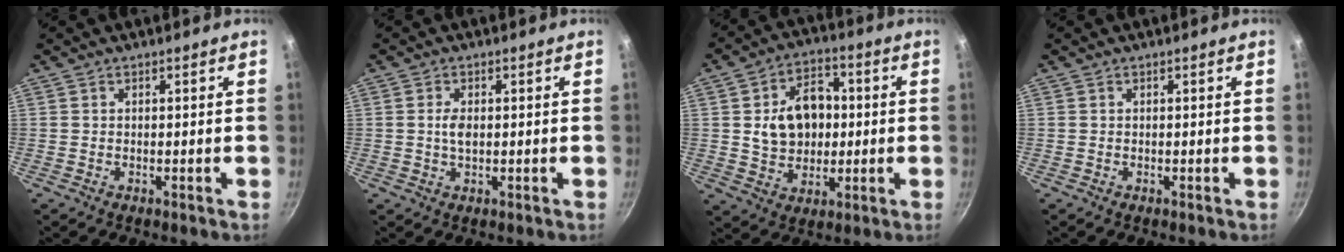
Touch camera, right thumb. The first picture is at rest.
{"total": 2.7, "force": [0.2, 1.5, 2.2], "torque": [-0.037, 0.000, 0.002]}
{"total": 12.7, "force": [1.0, 9.5, 8.4], "torque": [-0.102, 0.011, 0.018]}
{"total": 0.0}